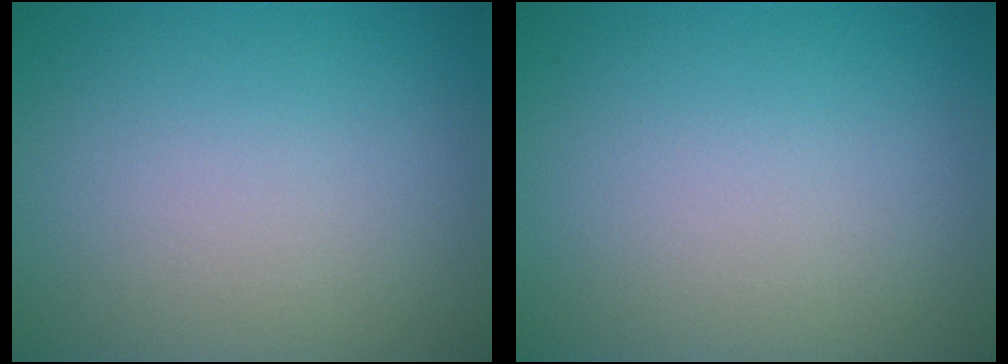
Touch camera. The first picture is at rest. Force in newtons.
{"total": 0.0}